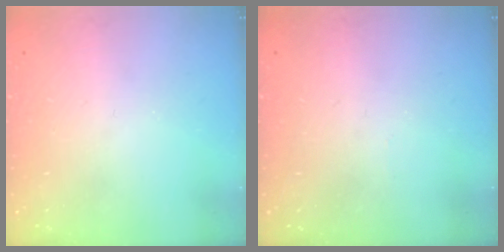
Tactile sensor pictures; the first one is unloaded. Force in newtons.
{"total": 4.1, "press": 4.1, "slide": 0.2}